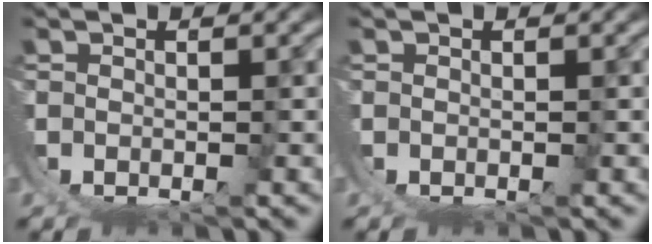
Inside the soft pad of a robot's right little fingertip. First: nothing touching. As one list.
[{"total": 0.0}]